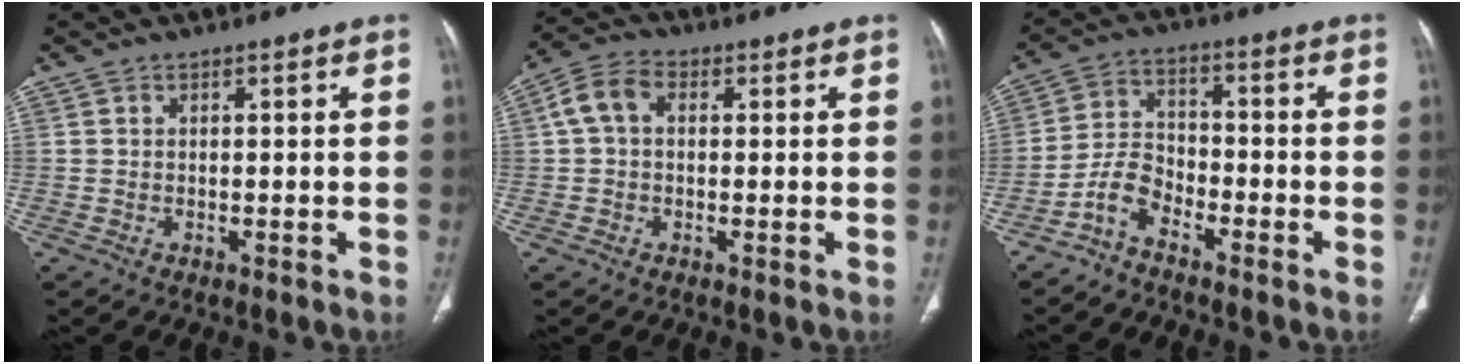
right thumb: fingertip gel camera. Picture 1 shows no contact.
{"total": 6.0, "force": [1.0, 4.3, 4.1], "torque": [-0.079, 0.022, 0.012]}
{"total": 5.7, "force": [-4.2, 2.6, 2.8], "torque": [-0.049, 0.039, -0.095]}